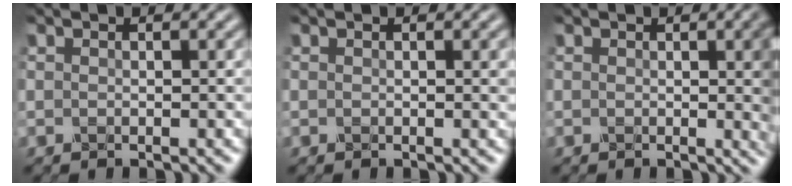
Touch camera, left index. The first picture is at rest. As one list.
[{"total": 0.7, "force": [0.1, 0.1, 0.7], "torque": [-0.006, 0.000, 0.001]}, {"total": 4.8, "force": [0.4, 1.4, 4.6], "torque": [-0.037, 0.001, 0.005]}]